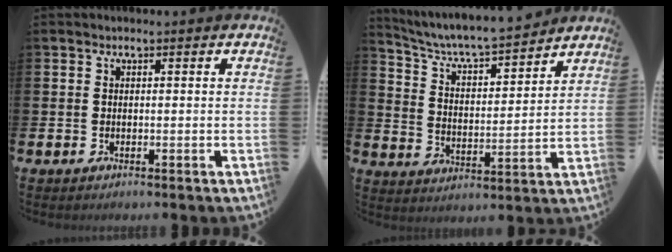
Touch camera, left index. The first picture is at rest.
{"total": 6.0, "force": [5.7, 0.5, 1.9], "torque": [-0.070, -0.050, 0.094]}